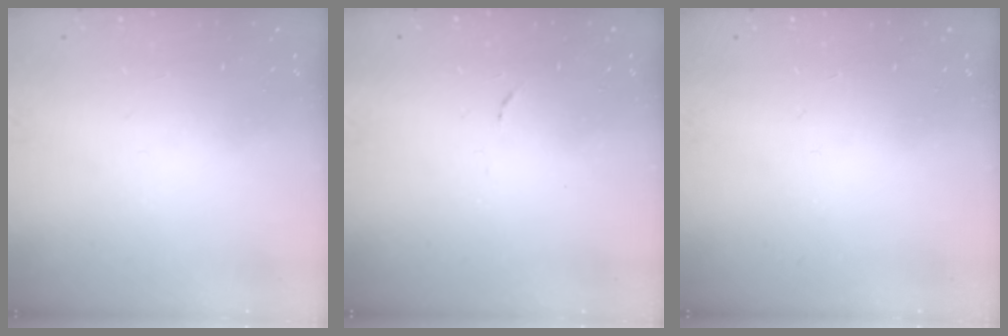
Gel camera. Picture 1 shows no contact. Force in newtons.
{"total": 4.6, "press": 4.6, "slide": 0.6}
{"total": 0.0}